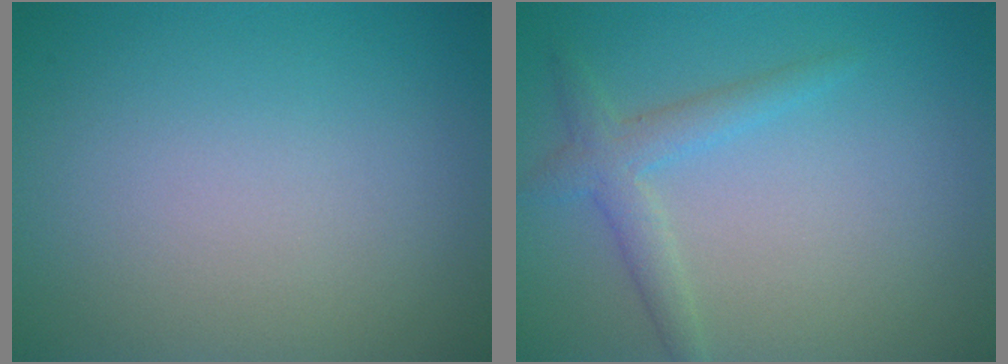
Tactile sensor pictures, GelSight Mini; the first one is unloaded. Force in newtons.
{"total": 2.4, "press": 2.4, "slide": 0.1}